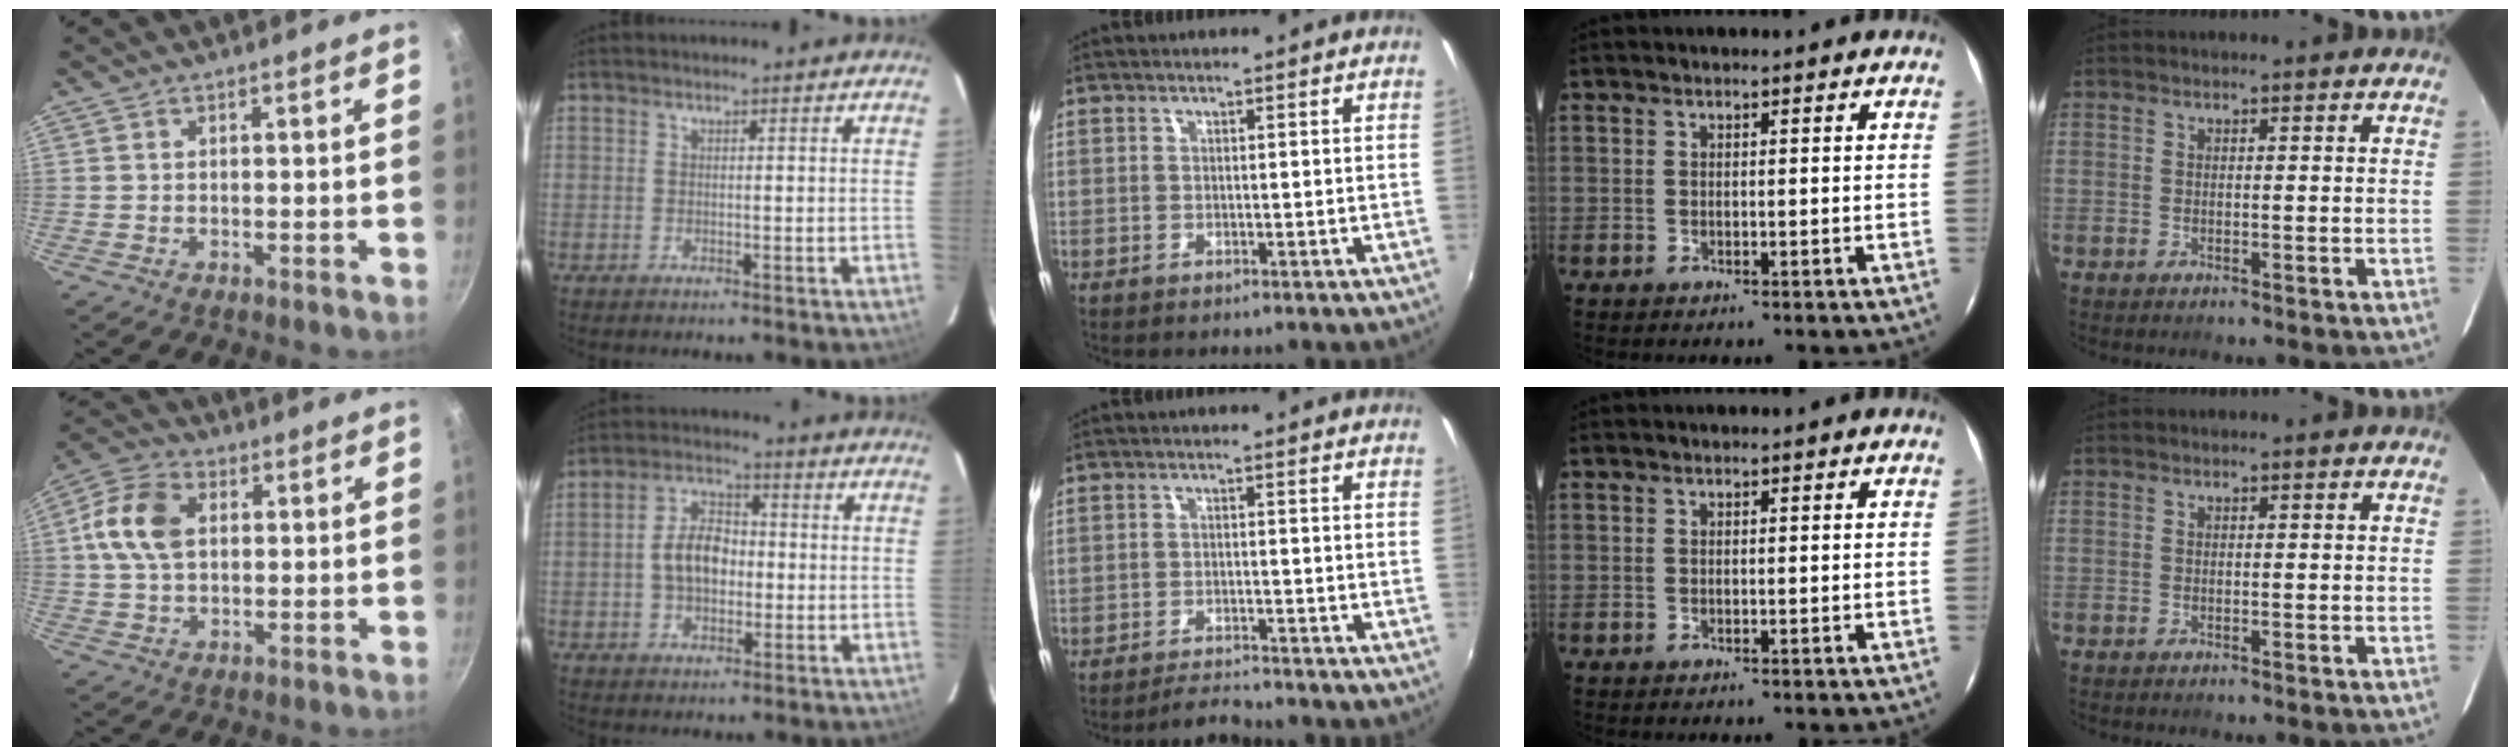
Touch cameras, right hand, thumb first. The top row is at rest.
{"thumb": {"total": 11.0, "force": [1.8, 7.4, 7.9], "torque": [-0.140, 0.014, 0.023]}, "index": {"total": 7.4, "force": [-0.9, 4.8, 5.7], "torque": [-0.107, 0.020, -0.012]}, "middle": {"total": 3.5, "force": [-3.5, -0.1, 0.5], "torque": [-0.025, -0.005, -0.063]}}